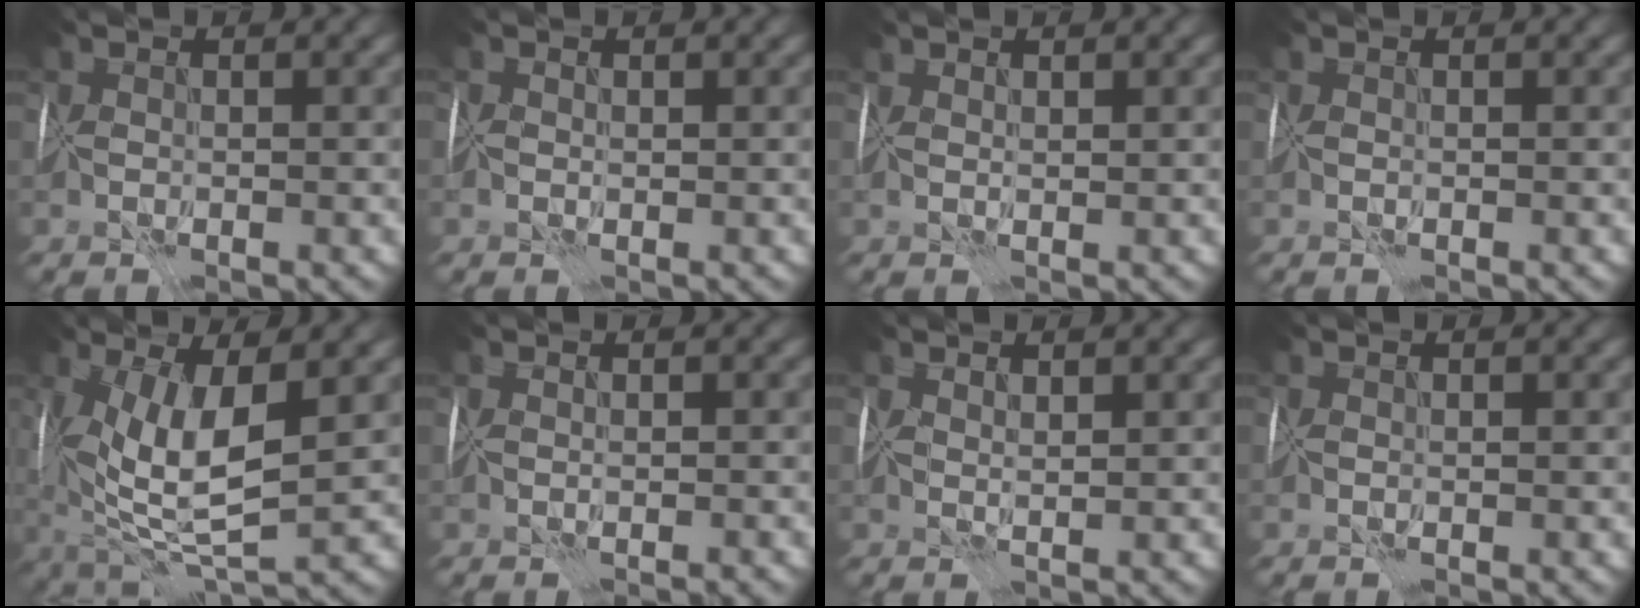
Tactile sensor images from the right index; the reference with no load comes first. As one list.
[{"total": 1.0, "force": [0.6, -0.4, -0.7], "torque": [0.018, 0.007, 0.011]}, {"total": 1.6, "force": [1.5, -0.4, -0.4], "torque": [0.007, 0.013, 0.032]}, {"total": 0.0}, {"total": 7.7, "force": [1.8, 2.3, 7.1], "torque": [-0.143, -0.001, 0.039]}, {"total": 0.9, "force": [-0.2, -0.7, -0.4], "torque": [0.012, 0.002, 0.000]}, {"total": 1.7, "force": [1.6, -0.7, -0.3], "torque": [0.007, 0.006, 0.037]}, {"total": 0.0}]